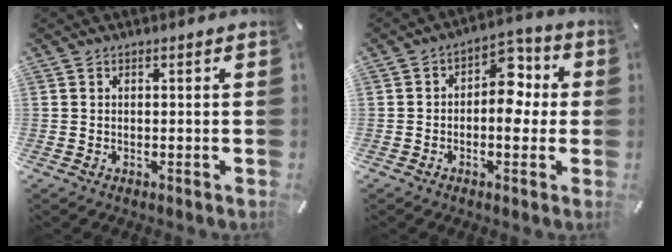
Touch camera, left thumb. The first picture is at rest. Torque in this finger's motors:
{"motor_torque": [1.18, 1.75, 0.36, -0.19, 0.04]}